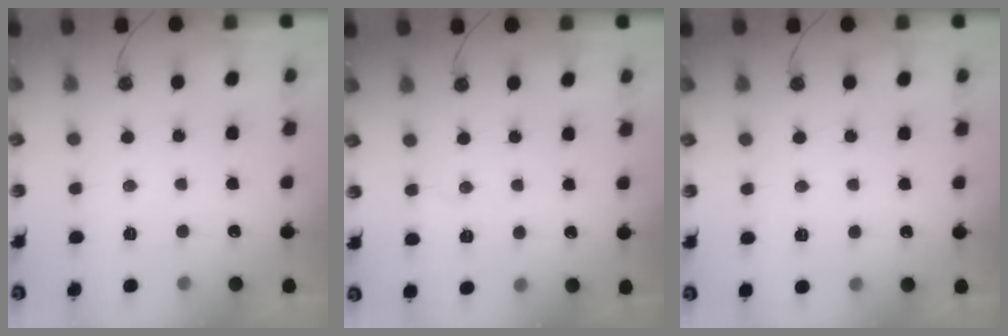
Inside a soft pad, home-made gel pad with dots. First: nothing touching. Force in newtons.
{"total": 3.9, "press": 3.6, "slide": 1.4}
{"total": 2.8, "press": 1.5, "slide": 2.3}